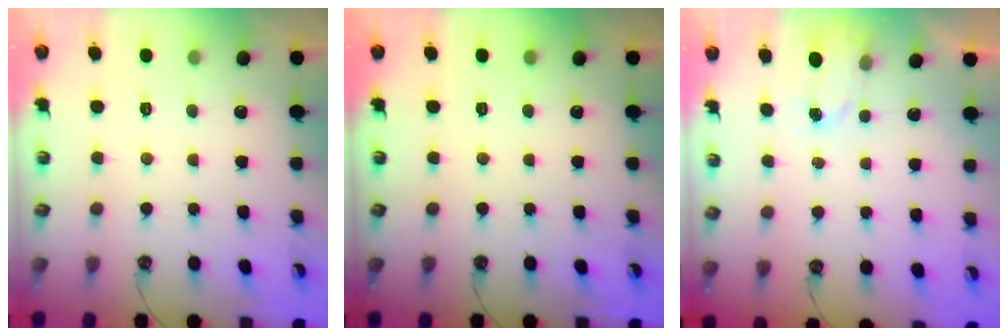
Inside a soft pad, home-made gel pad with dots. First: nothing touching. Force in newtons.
{"total": 0.0}
{"total": 1.5, "press": 1.5, "slide": 0.3}